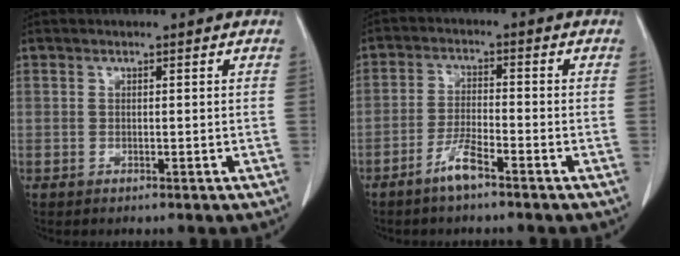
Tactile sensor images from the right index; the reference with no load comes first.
{"total": 4.5, "force": [-3.2, 0.4, 3.1], "torque": [-0.067, -0.002, -0.065]}